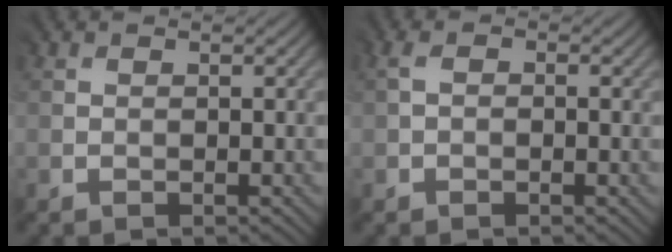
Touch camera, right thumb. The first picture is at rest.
{"total": 1.2, "force": [-0.1, 0.9, 0.8], "torque": [-0.019, 0.001, -0.005]}